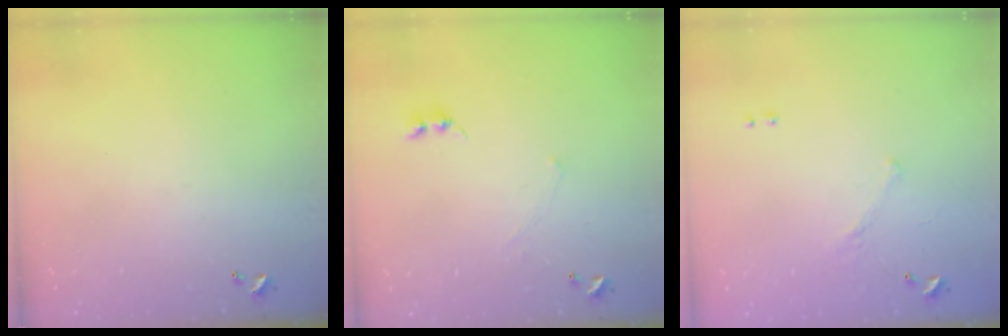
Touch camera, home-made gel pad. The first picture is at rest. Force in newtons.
{"total": 0.6, "press": 0.3, "slide": 0.5}
{"total": 5.9, "press": 5.9, "slide": 0.8}